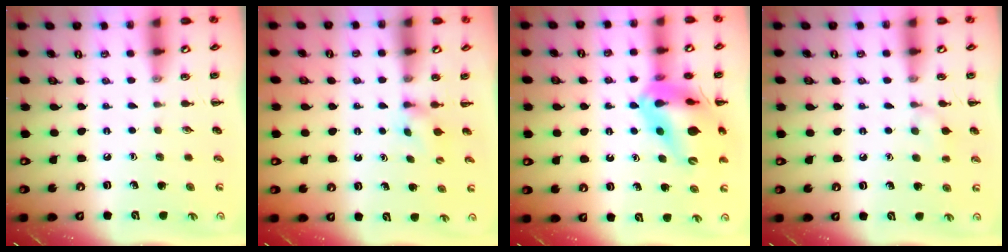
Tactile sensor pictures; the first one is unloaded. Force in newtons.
{"total": 2.9, "press": 2.7, "slide": 1.1}
{"total": 17.9, "press": 17.6, "slide": 3.5}
{"total": 7.6, "press": 7.3, "slide": 2.1}